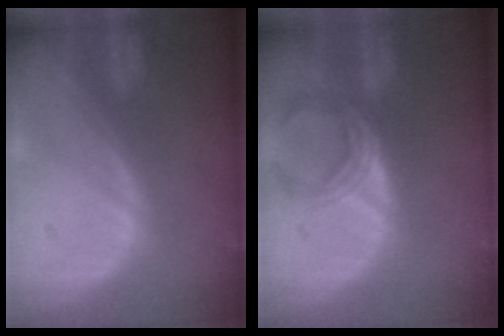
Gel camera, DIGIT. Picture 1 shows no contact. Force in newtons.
{"total": 4.9, "press": 4.9, "slide": 0.7}